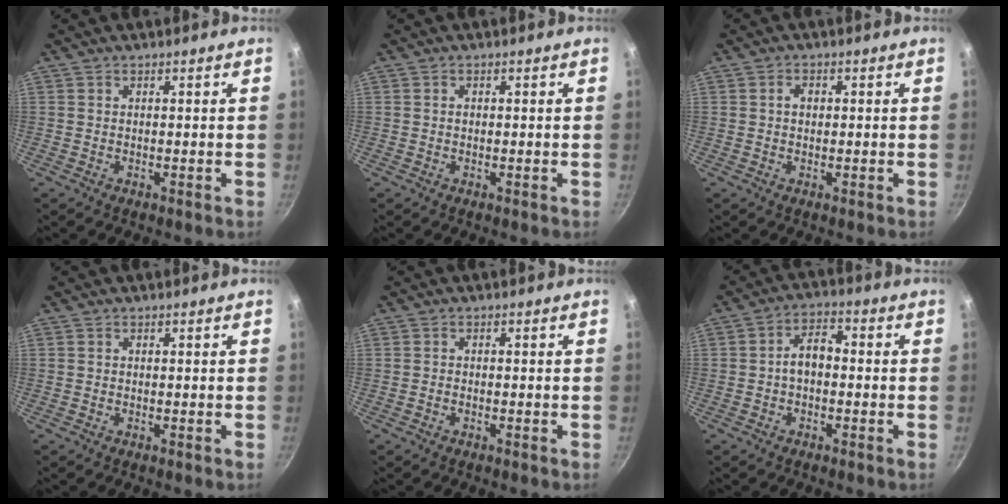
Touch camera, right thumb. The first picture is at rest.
{"total": 0.6, "force": [0.0, 0.5, 0.4], "torque": [-0.005, 0.003, 0.002]}
{"total": 2.0, "force": [0.2, 1.5, 1.3], "torque": [-0.012, 0.003, 0.002]}
{"total": 0.0}
{"total": 0.6, "force": [-0.4, 0.4, 0.3], "torque": [-0.007, 0.004, -0.009]}
{"total": 5.6, "force": [-0.7, 3.6, 4.3], "torque": [-0.053, 0.027, -0.018]}